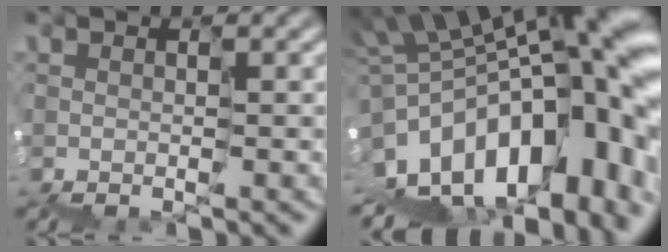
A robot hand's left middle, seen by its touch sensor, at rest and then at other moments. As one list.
[{"total": 14.9, "force": [-3.7, 6.9, 12.7], "torque": [-0.172, 0.016, -0.065]}]